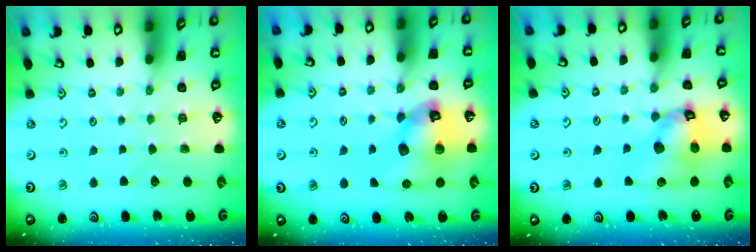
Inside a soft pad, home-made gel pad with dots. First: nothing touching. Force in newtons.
{"total": 12.7, "press": 12.6, "slide": 1.7}
{"total": 13.6, "press": 13.5, "slide": 1.8}